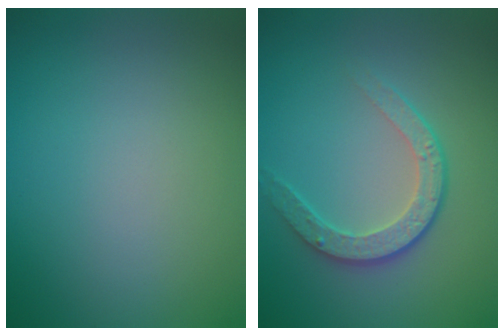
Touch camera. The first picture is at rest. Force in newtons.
{"total": 3.5, "press": 2.9, "slide": 2.0}